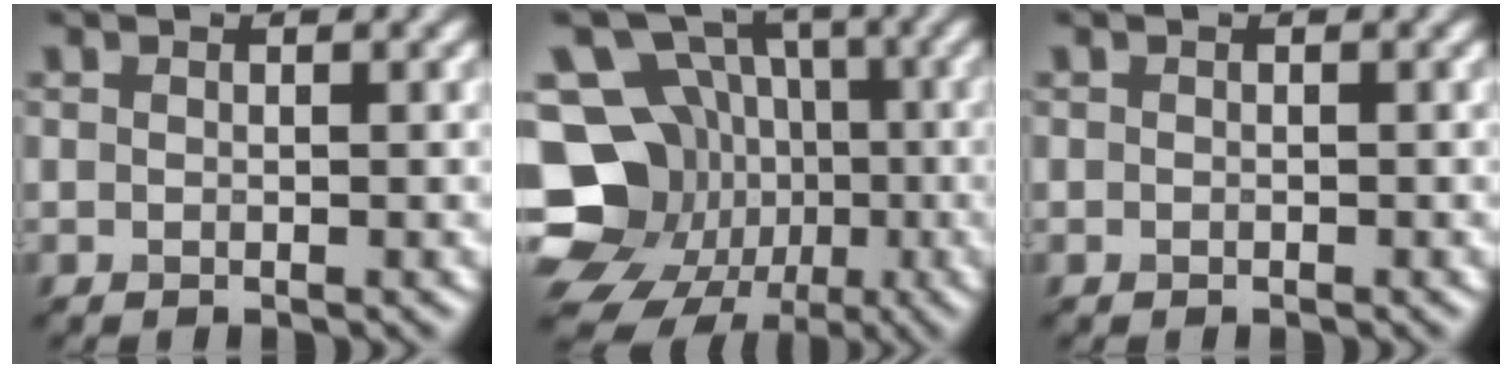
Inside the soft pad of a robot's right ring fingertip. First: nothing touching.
{"total": 16.1, "force": [-4.0, 14.2, 6.4], "torque": [-0.147, 0.003, -0.090]}
{"total": 0.0}